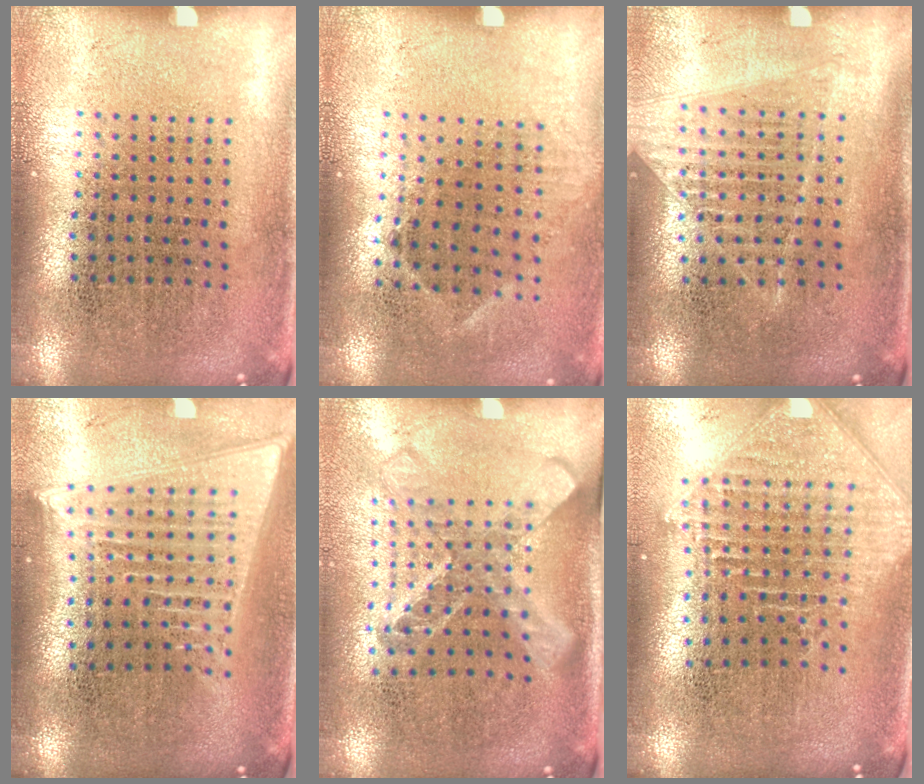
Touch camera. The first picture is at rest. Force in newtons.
{"total": 0.9, "press": 0.6, "slide": 0.6}
{"total": 1.2, "press": 1.2, "slide": 0.0}
{"total": 2.0, "press": 1.8, "slide": 0.9}
{"total": 1.7, "press": 1.3, "slide": 1.0}
{"total": 2.5, "press": 2.0, "slide": 1.6}